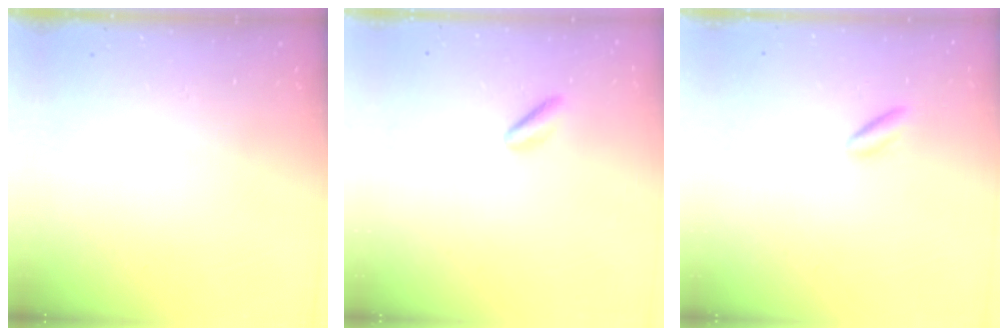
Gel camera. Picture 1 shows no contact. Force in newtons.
{"total": 1.5, "press": 1.1, "slide": 0.9}
{"total": 1.7, "press": 1.6, "slide": 0.7}